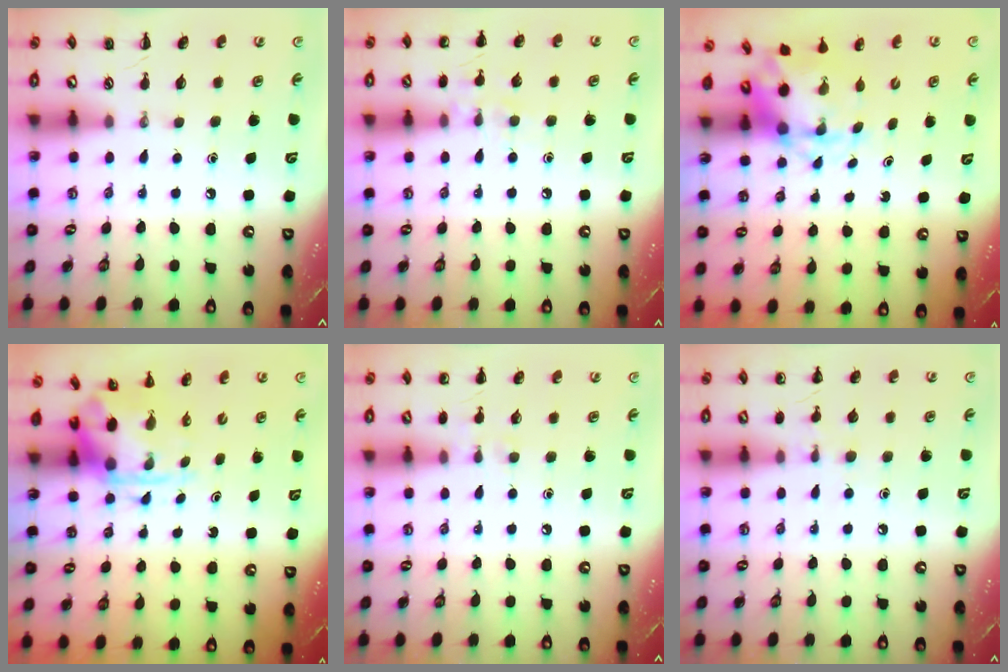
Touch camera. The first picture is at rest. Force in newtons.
{"total": 8.1, "press": 7.8, "slide": 2.1}
{"total": 5.5, "press": 5.4, "slide": 0.8}
{"total": 3.6, "press": 3.5, "slide": 0.9}
{"total": 5.1, "press": 4.8, "slide": 1.6}
{"total": 6.1, "press": 5.9, "slide": 1.8}